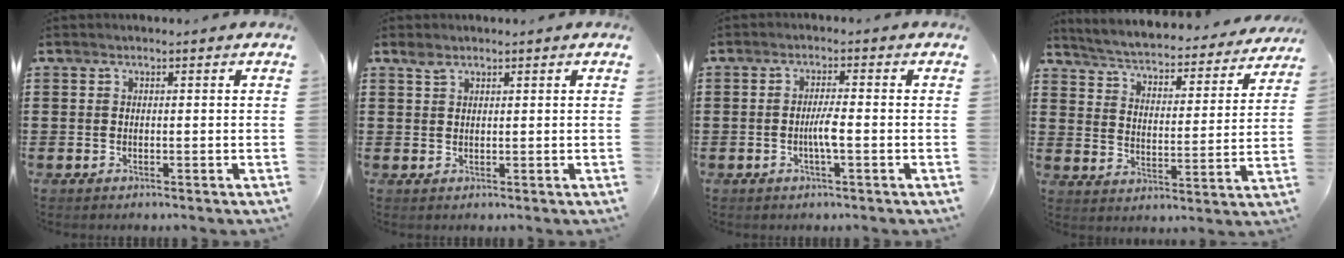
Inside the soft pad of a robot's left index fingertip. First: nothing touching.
{"total": 1.3, "force": [1.0, 0.5, 0.6], "torque": [-0.016, 0.002, 0.019]}
{"total": 3.2, "force": [-0.8, 0.3, 3.0], "torque": [-0.063, -0.003, -0.018]}
{"total": 3.8, "force": [3.7, -0.3, 0.9], "torque": [-0.039, -0.036, 0.053]}